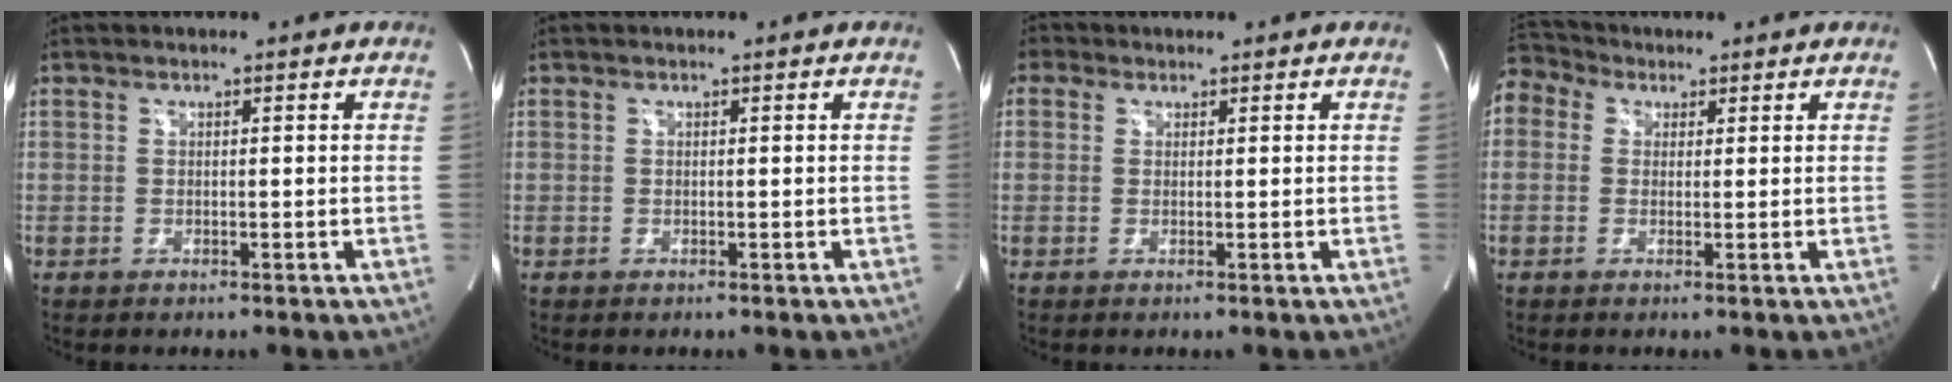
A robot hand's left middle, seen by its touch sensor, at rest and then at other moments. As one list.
[{"total": 0.0}, {"total": 2.4, "force": [1.0, 2.0, 0.8], "torque": [-0.018, 0.017, 0.015]}, {"total": 8.4, "force": [3.9, 6.8, 3.1], "torque": [-0.085, 0.055, 0.076]}]